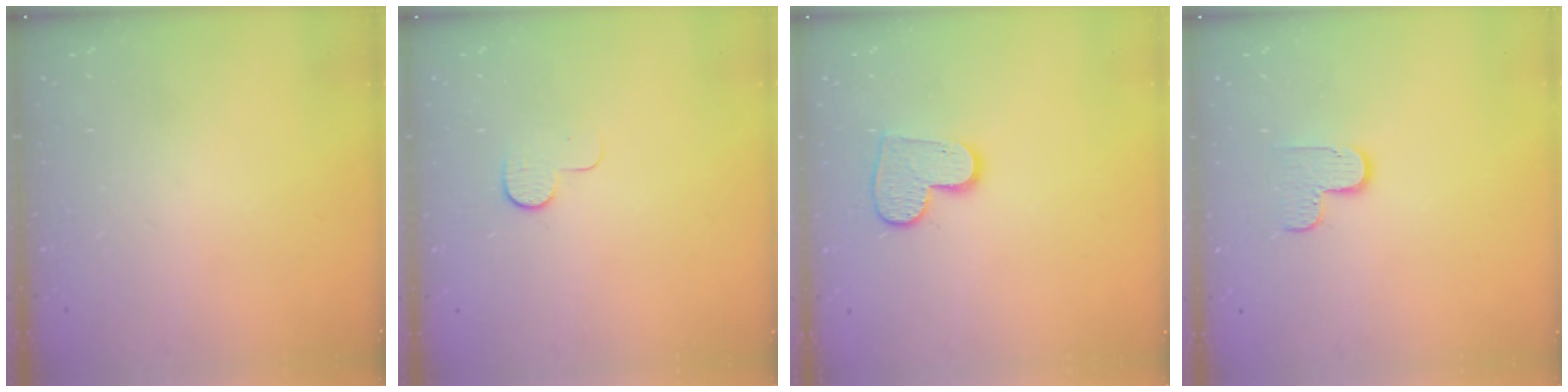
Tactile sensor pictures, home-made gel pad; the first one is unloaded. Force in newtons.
{"total": 7.6, "press": 7.5, "slide": 0.7}
{"total": 10.0, "press": 10.0, "slide": 0.9}
{"total": 6.1, "press": 6.1, "slide": 0.4}